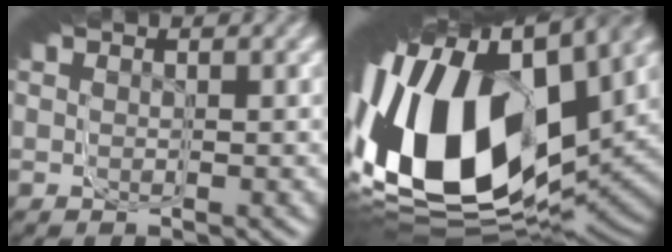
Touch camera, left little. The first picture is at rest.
{"total": 28.0, "force": [-2.0, 16.3, 22.6], "torque": [-0.339, 0.018, -0.049]}